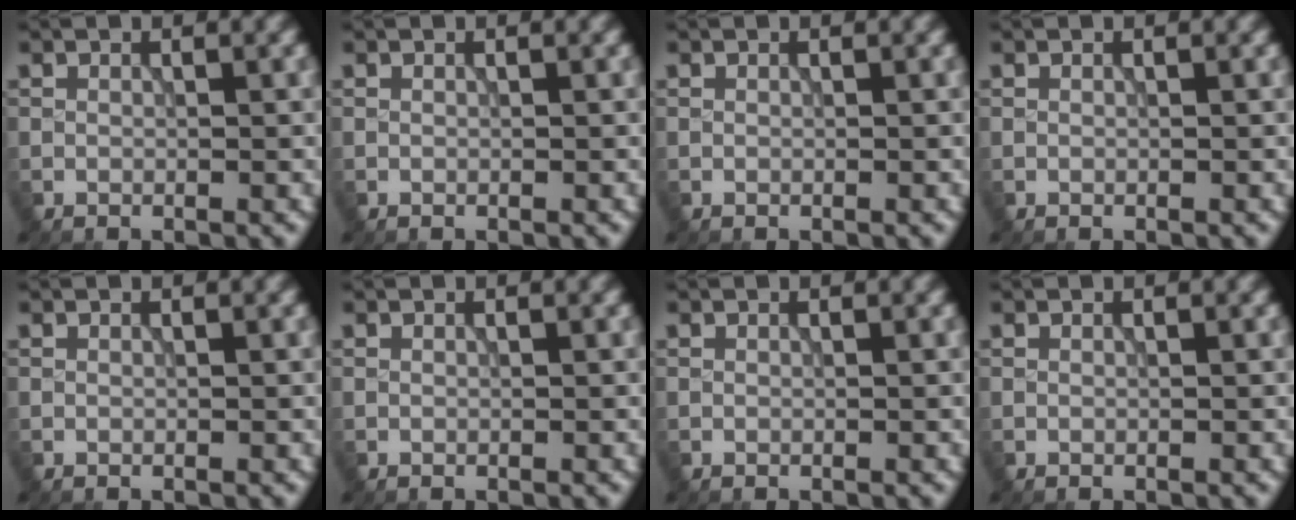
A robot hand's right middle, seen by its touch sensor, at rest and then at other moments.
{"total": 0.0}
{"total": 0.0}
{"total": 0.0}
{"total": 0.0}
{"total": 0.0}
{"total": 0.0}
{"total": 0.0}